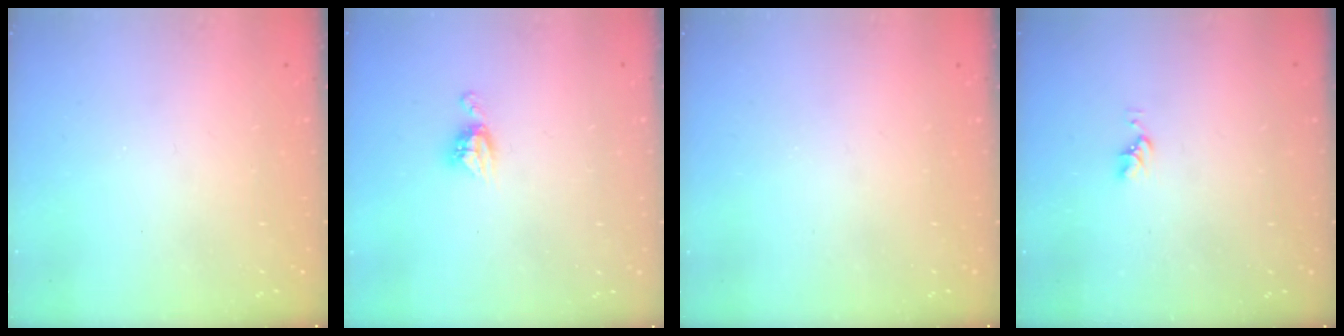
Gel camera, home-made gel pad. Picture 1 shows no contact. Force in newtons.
{"total": 5.8, "press": 5.8, "slide": 0.4}
{"total": 0.0}
{"total": 2.1, "press": 2.0, "slide": 0.3}